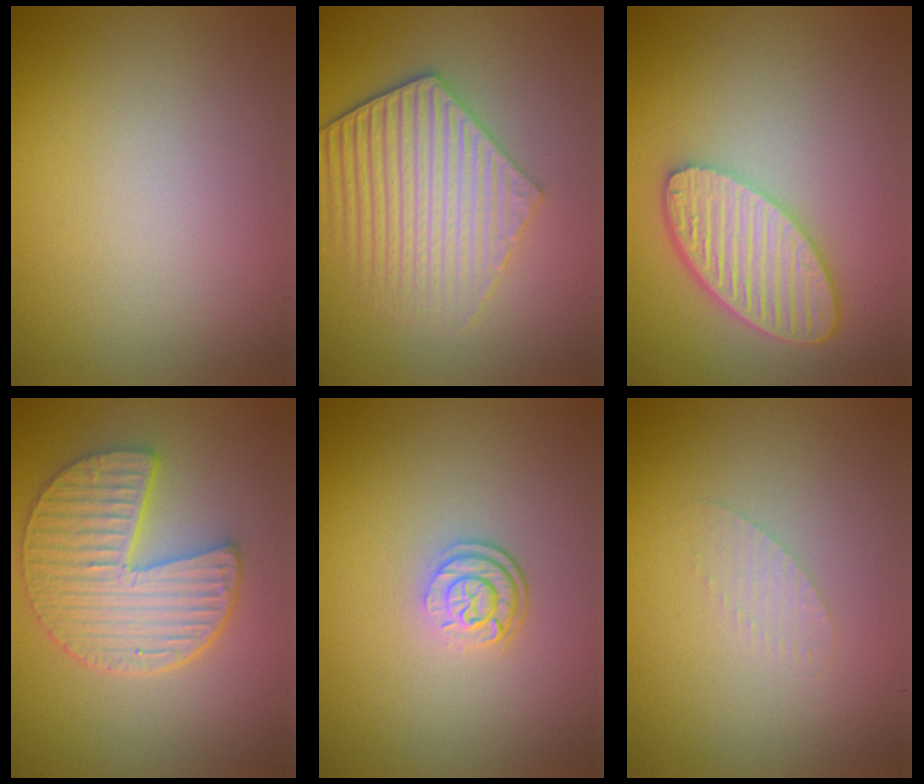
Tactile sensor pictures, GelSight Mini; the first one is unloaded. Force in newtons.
{"total": 5.1, "press": 4.3, "slide": 2.8}
{"total": 5.9, "press": 4.5, "slide": 3.8}
{"total": 5.7, "press": 4.6, "slide": 3.3}
{"total": 2.7, "press": 2.0, "slide": 1.8}
{"total": 1.0, "press": 1.0, "slide": 0.1}